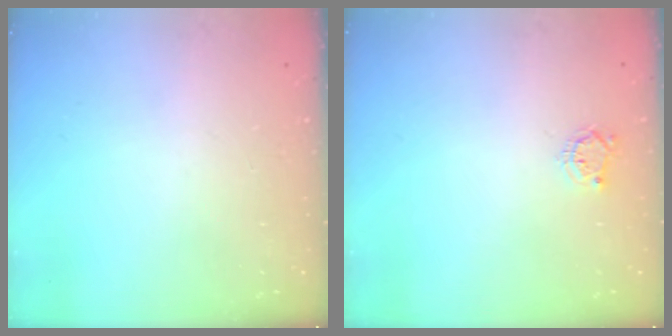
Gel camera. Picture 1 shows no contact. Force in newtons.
{"total": 3.5, "press": 3.5, "slide": 0.4}